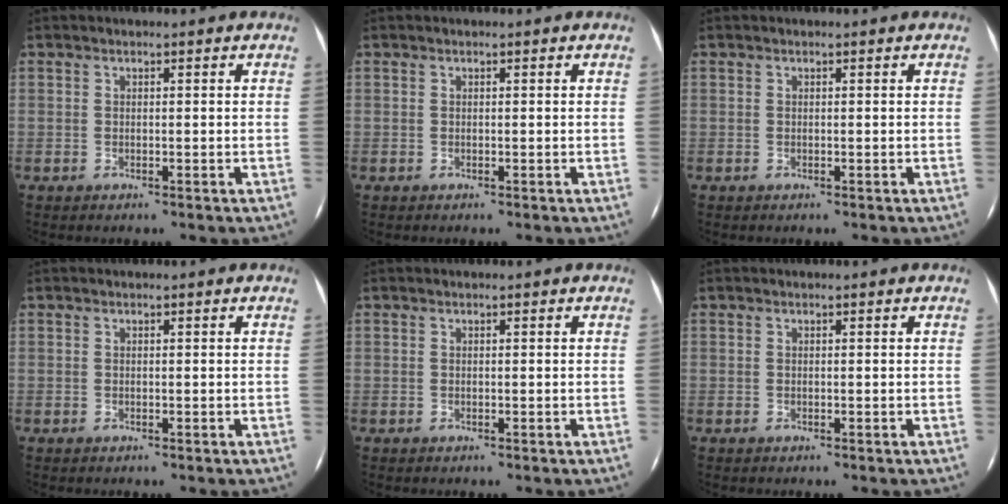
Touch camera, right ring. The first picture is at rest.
{"total": 0.0}
{"total": 0.0}
{"total": 0.0}
{"total": 0.0}
{"total": 0.0}